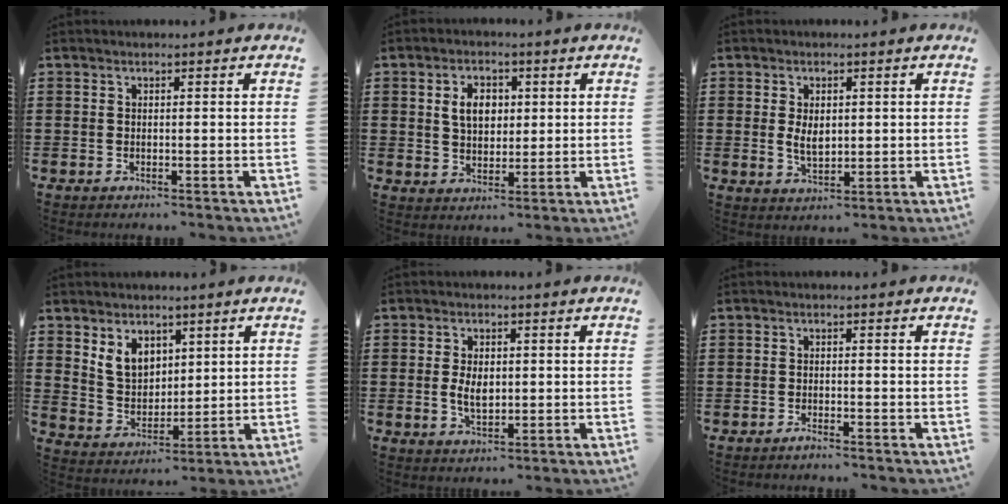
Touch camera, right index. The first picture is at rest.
{"total": 5.1, "force": [1.1, 3.6, 3.5], "torque": [-0.072, 0.012, 0.015]}
{"total": 3.5, "force": [0.3, 2.1, 2.7], "torque": [-0.048, 0.005, 0.004]}
{"total": 6.0, "force": [3.3, 4.3, 2.6], "torque": [-0.070, 0.013, 0.062]}
{"total": 4.0, "force": [0.1, 2.3, 3.3], "torque": [-0.072, 0.006, -0.002]}
{"total": 1.2, "force": [-1.1, 0.0, 0.4], "torque": [-0.009, -0.004, -0.021]}